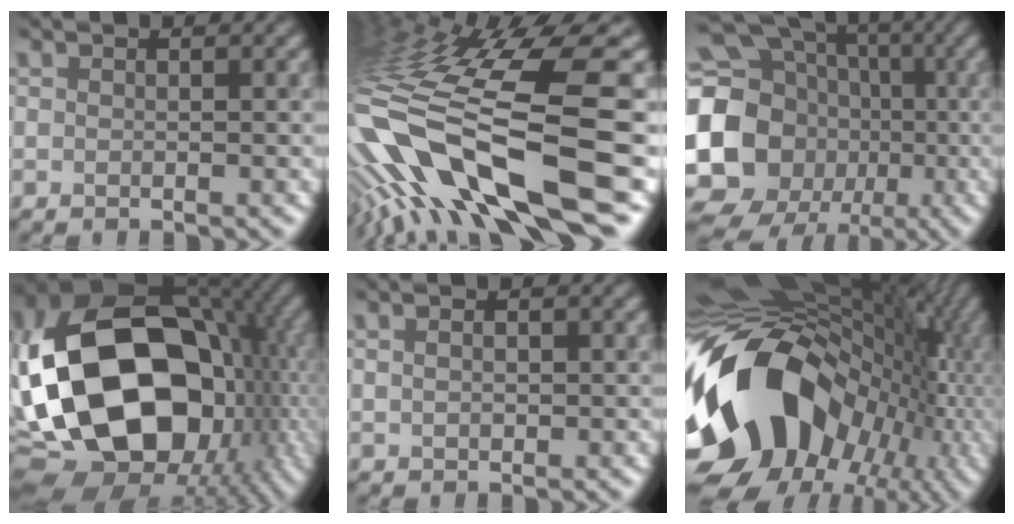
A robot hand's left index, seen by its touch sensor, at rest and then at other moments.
{"total": 17.0, "force": [-5.0, 3.2, 16.0], "torque": [-0.295, 0.011, -0.082]}
{"total": 21.8, "force": [-2.8, 19.5, 9.4], "torque": [-0.200, 0.002, -0.101]}
{"total": 21.3, "force": [-1.8, 14.9, 15.1], "torque": [-0.319, 0.005, -0.028]}
{"total": 1.7, "force": [0.7, 1.1, 1.1], "torque": [-0.019, 0.011, 0.006]}
{"total": 18.8, "force": [-3.4, 13.4, 12.7], "torque": [-0.254, -0.012, -0.052]}